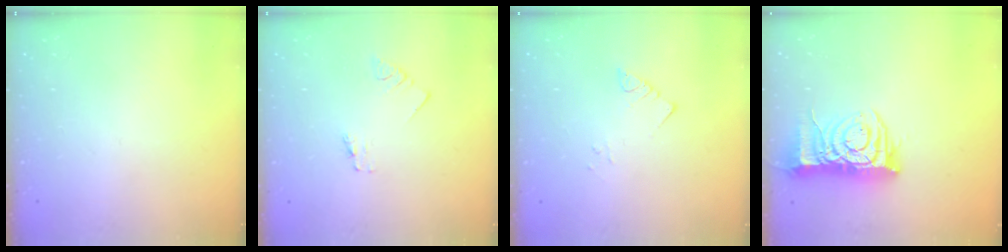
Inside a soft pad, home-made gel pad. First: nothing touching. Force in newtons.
{"total": 0.0}
{"total": 2.8, "press": 2.8, "slide": 0.2}
{"total": 11.3, "press": 11.2, "slide": 1.4}